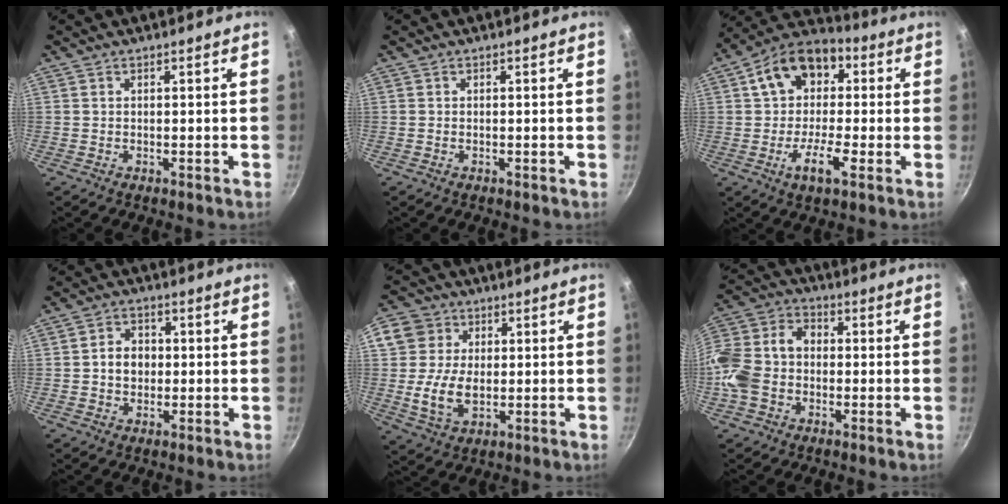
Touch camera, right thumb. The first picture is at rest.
{"total": 0.0}
{"total": 14.8, "force": [0.7, 9.6, 11.3], "torque": [-0.159, 0.034, -0.010]}
{"total": 5.0, "force": [-0.1, 4.2, 2.7], "torque": [-0.020, 0.009, -0.007]}
{"total": 11.3, "force": [0.5, 8.9, 6.9], "torque": [-0.105, -0.007, 0.003]}
{"total": 14.5, "force": [-2.3, 11.1, 9.1], "torque": [-0.174, 0.044, -0.060]}